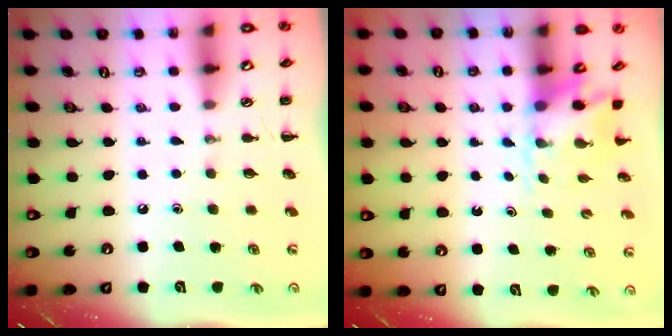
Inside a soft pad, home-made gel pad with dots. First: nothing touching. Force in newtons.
{"total": 2.9, "press": 2.8, "slide": 0.7}